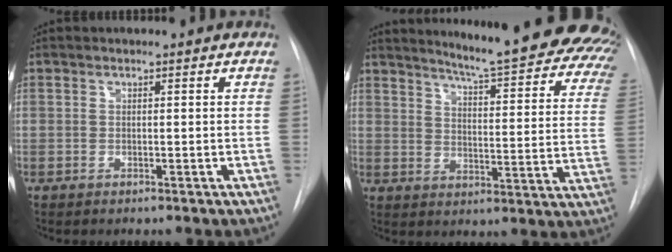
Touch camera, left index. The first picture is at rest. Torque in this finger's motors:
{"motor_torque": [1.03, -1.11, 0.46, 0.12]}